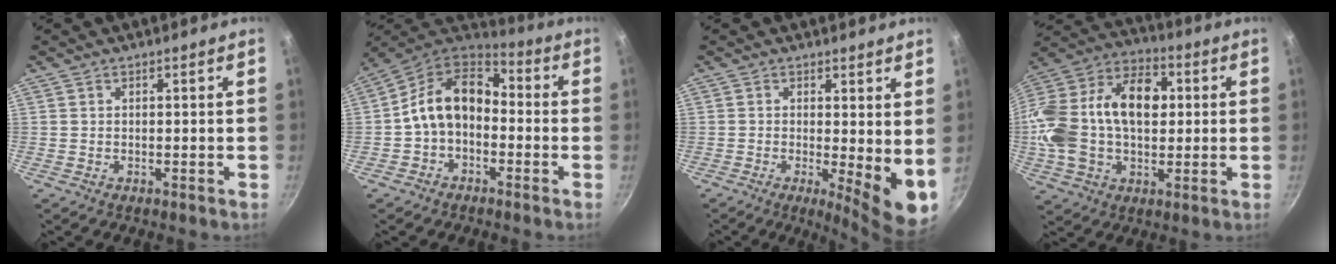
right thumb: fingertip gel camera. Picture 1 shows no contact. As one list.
[{"total": 13.0, "force": [-1.3, 9.3, 9.0], "torque": [-0.132, 0.050, -0.042]}, {"total": 8.6, "force": [0.0, 2.6, 8.2], "torque": [-0.102, -0.023, 0.001]}, {"total": 24.8, "force": [1.9, 16.5, 18.5], "torque": [-0.339, 0.047, 0.020]}]